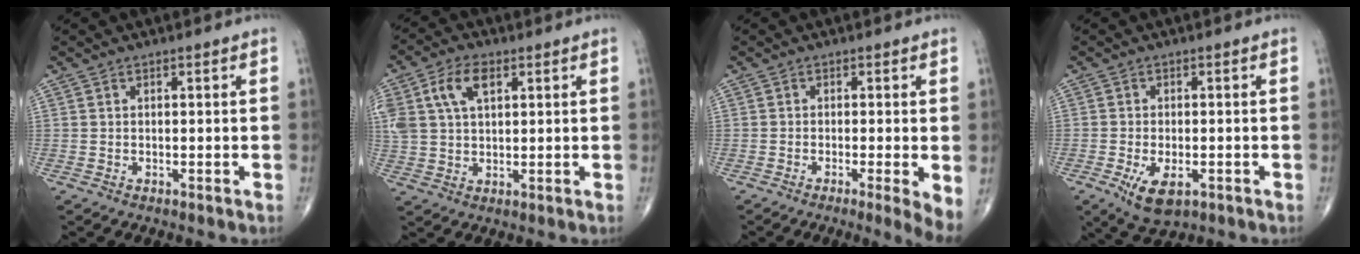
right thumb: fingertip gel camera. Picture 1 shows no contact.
{"total": 9.7, "force": [3.7, 5.6, 7.0], "torque": [-0.145, 0.004, 0.074]}
{"total": 4.4, "force": [-1.2, 0.3, 4.2], "torque": [-0.074, -0.012, -0.024]}
{"total": 5.3, "force": [-2.1, 2.5, 4.2], "torque": [-0.077, -0.005, -0.030]}